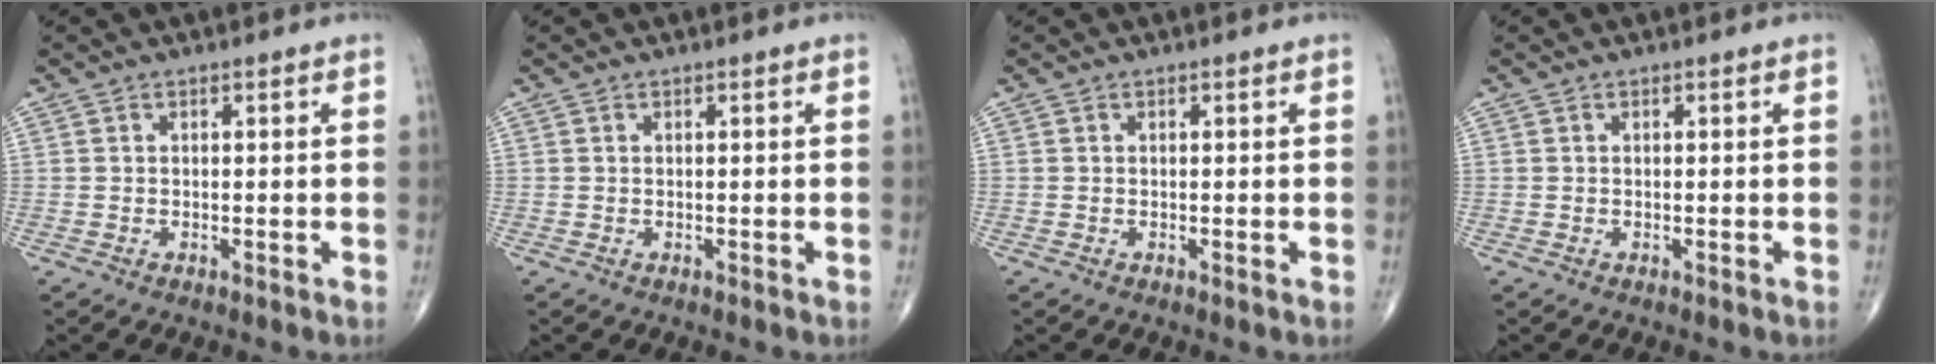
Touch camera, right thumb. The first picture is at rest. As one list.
[{"total": 0.0}, {"total": 0.0}, {"total": 0.0}]